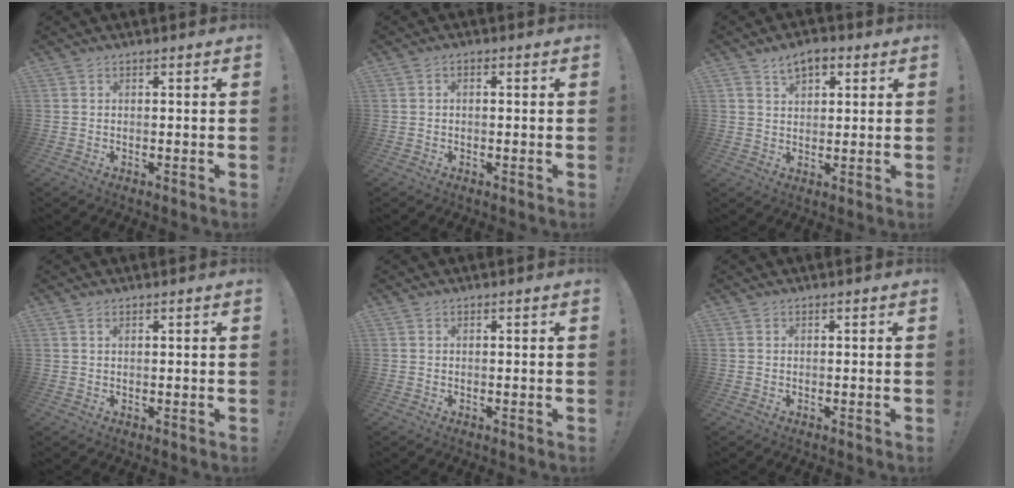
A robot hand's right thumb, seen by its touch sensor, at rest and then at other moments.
{"total": 1.0, "force": [-0.5, 0.6, 0.7], "torque": [-0.012, 0.005, -0.010]}
{"total": 5.9, "force": [3.1, 3.9, 3.3], "torque": [-0.042, -0.007, 0.055]}
{"total": 0.9, "force": [0.6, 0.2, 0.6], "torque": [-0.005, -0.004, 0.009]}
{"total": 0.0}
{"total": 0.0}